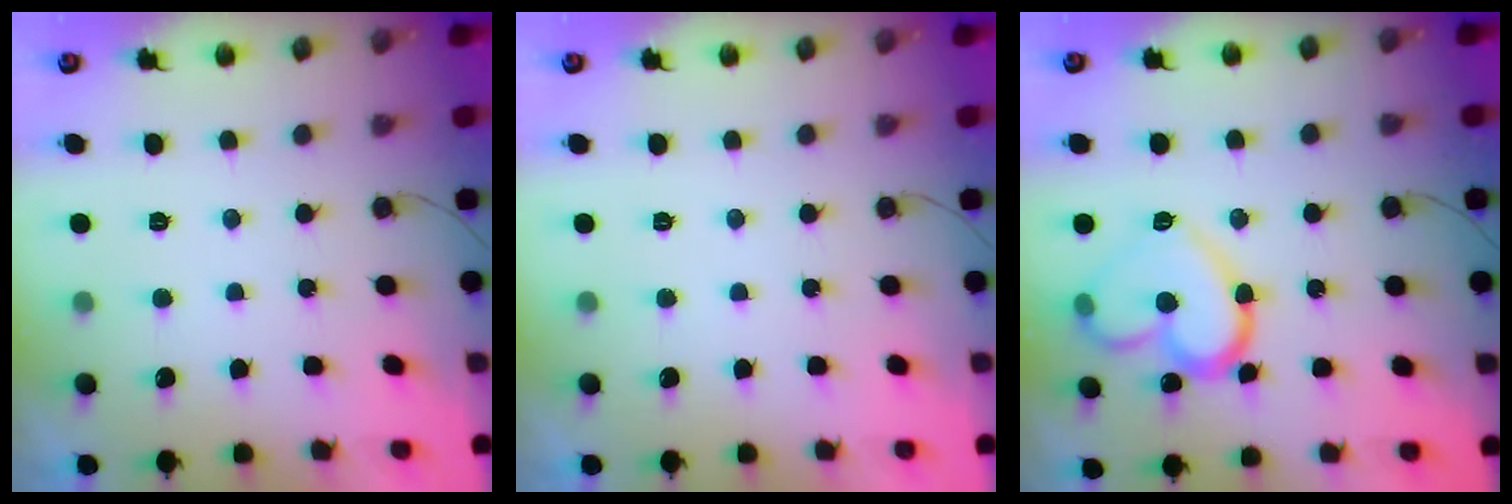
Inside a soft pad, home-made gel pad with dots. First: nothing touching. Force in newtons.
{"total": 0.0}
{"total": 16.1, "press": 16.1, "slide": 1.7}